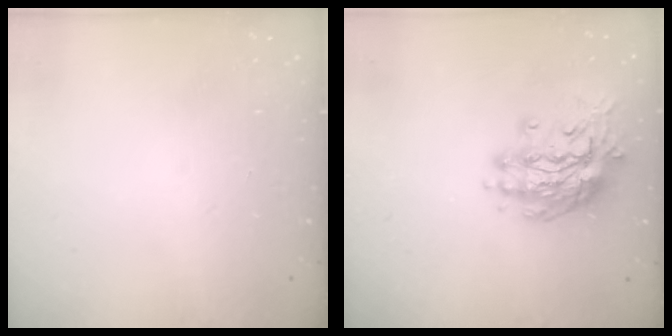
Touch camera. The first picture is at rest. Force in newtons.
{"total": 14.9, "press": 14.8, "slide": 1.5}